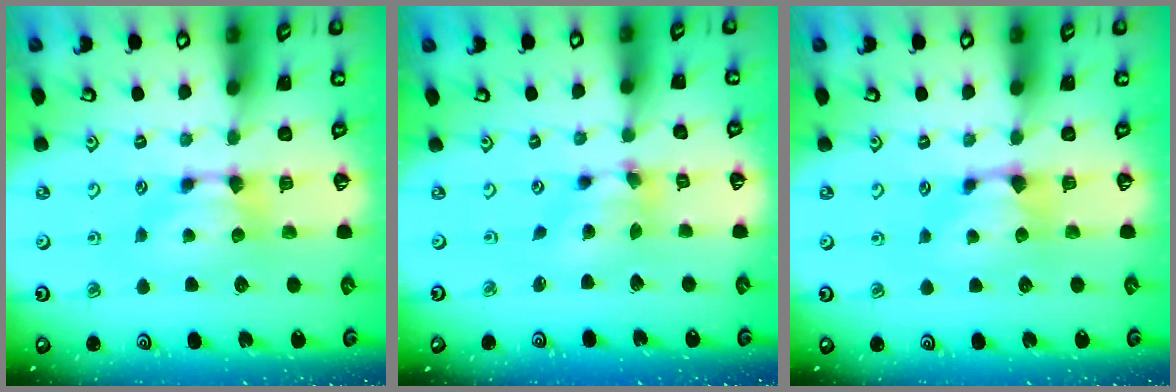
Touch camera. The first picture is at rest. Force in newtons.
{"total": 4.2, "press": 3.8, "slide": 1.8}
{"total": 1.0, "press": 0.7, "slide": 0.6}